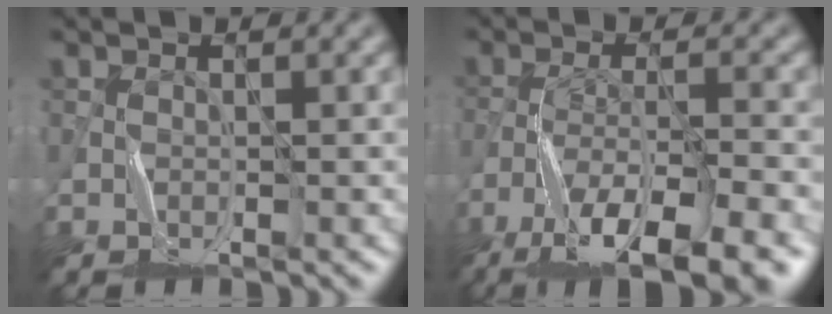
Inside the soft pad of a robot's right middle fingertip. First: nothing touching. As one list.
[{"total": 12.3, "force": [-8.7, 2.9, 8.2], "torque": [-0.146, -0.019, -0.130]}]